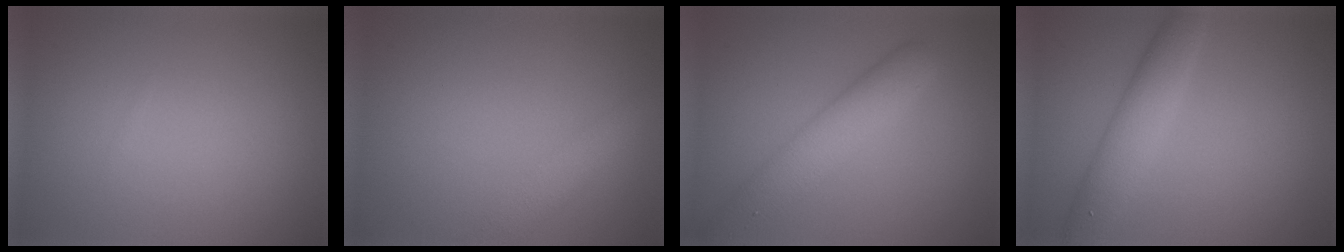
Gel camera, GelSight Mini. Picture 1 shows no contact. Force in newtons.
{"total": 2.4, "press": 2.4, "slide": 0.1}
{"total": 4.9, "press": 4.9, "slide": 0.1}
{"total": 4.1, "press": 4.1, "slide": 0.0}